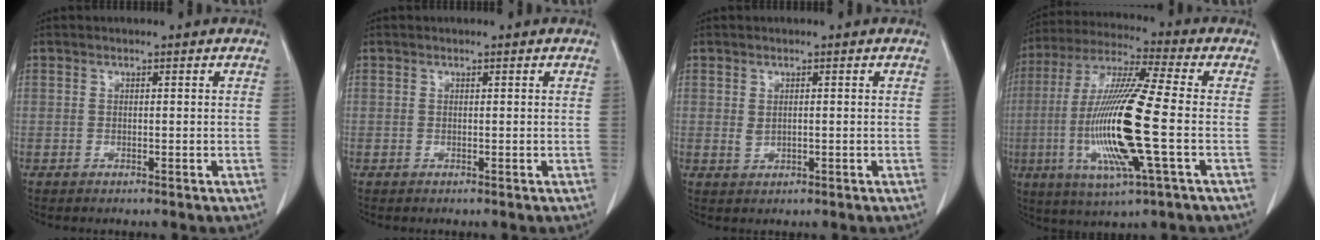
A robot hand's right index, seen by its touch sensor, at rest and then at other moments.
{"total": 0.0}
{"total": 1.3, "force": [0.3, 0.7, 1.0], "torque": [-0.020, -0.006, 0.010]}
{"total": 18.2, "force": [-3.2, 0.9, 17.9], "torque": [-0.374, -0.013, -0.064]}